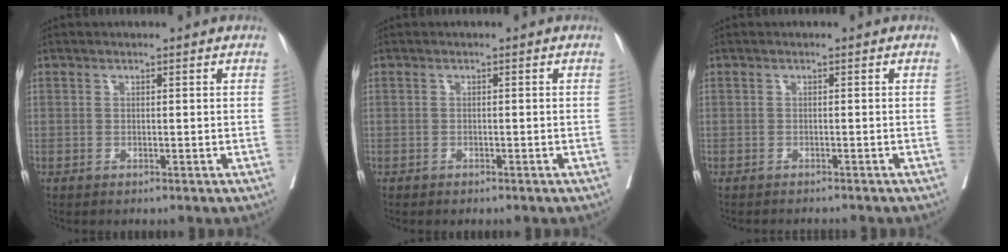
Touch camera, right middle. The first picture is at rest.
{"total": 0.9, "force": [-0.8, 0.4, 0.3], "torque": [-0.008, 0.000, -0.013]}
{"total": 3.5, "force": [-3.4, 0.3, 0.8], "torque": [-0.004, -0.007, -0.044]}